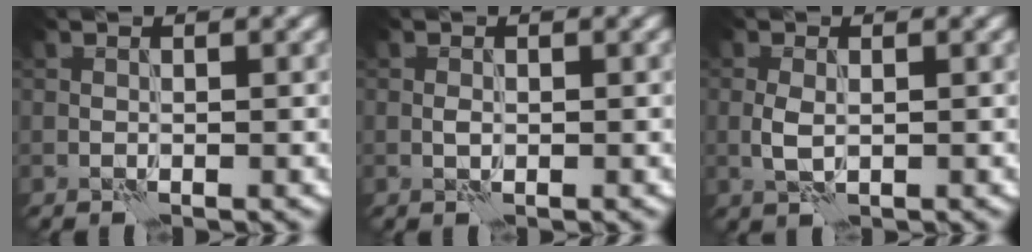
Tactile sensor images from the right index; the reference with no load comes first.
{"total": 0.6, "force": [0.1, 0.4, 0.4], "torque": [-0.011, 0.000, -0.001]}
{"total": 1.7, "force": [0.0, 1.0, 1.3], "torque": [-0.034, -0.002, -0.001]}